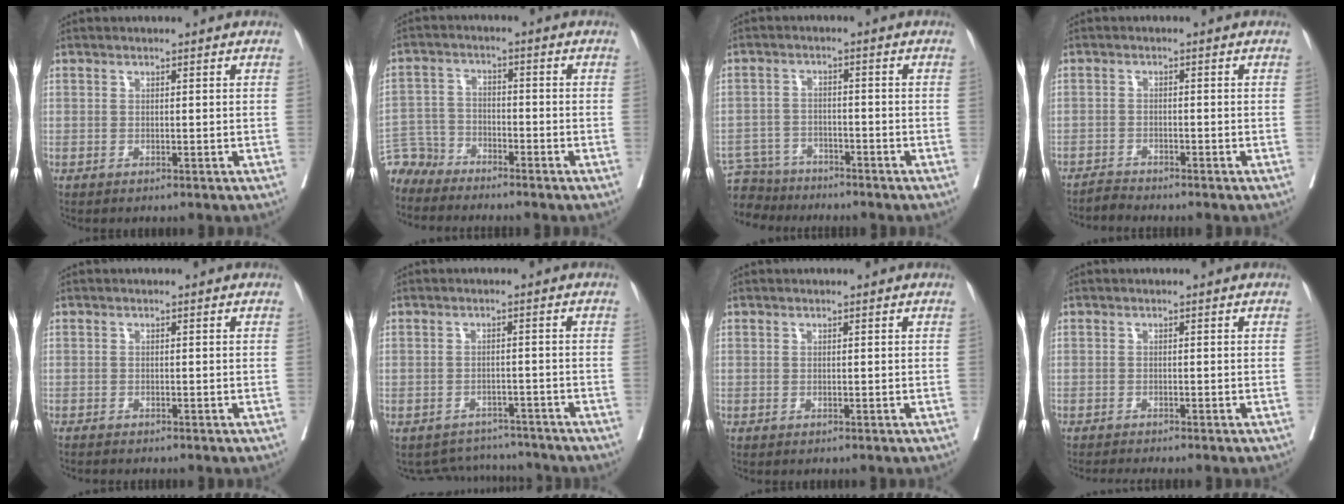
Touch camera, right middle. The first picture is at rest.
{"total": 5.4, "force": [-5.2, 1.1, -1.1], "torque": [0.024, 0.004, -0.104]}
{"total": 6.6, "force": [-6.2, 2.2, -0.4], "torque": [0.010, 0.005, -0.111]}
{"total": 1.8, "force": [-1.7, -0.3, -0.5], "torque": [0.014, -0.010, -0.033]}
{"total": 1.0, "force": [-0.9, 0.0, 0.2], "torque": [-0.007, -0.002, -0.016]}
{"total": 6.4, "force": [-6.0, 2.0, -0.9], "torque": [0.017, 0.021, -0.079]}
{"total": 0.0}
{"total": 2.5, "force": [-2.2, -0.6, 0.9], "torque": [-0.008, -0.004, -0.038]}